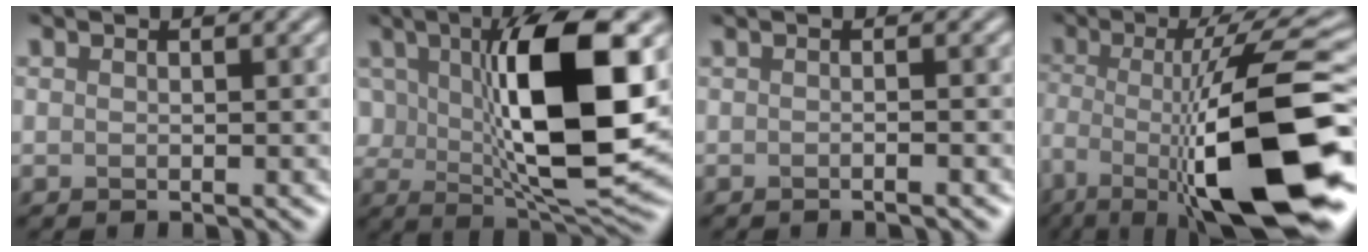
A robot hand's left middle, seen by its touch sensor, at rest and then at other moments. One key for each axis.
{"total": 12.7, "fx": 1.8, "fy": 4.8, "fz": 11.7, "tx": -0.188, "ty": -0.002, "tz": 0.033}
{"total": 2.4, "fx": 0.1, "fy": 1.1, "fz": 2.1, "tx": -0.006, "ty": -0.003, "tz": -0.024}
{"total": 14.6, "fx": -4.2, "fy": 3.8, "fz": 13.5, "tx": -0.212, "ty": 0.008, "tz": -0.074}